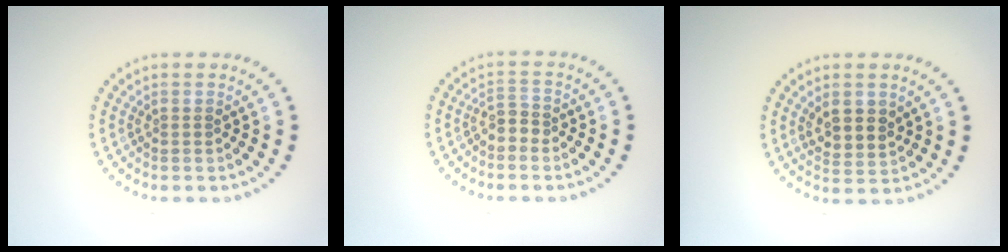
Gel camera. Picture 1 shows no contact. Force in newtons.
{"total": 1.4, "press": 1.2, "slide": 0.7}
{"total": 2.8, "press": 2.6, "slide": 1.1}